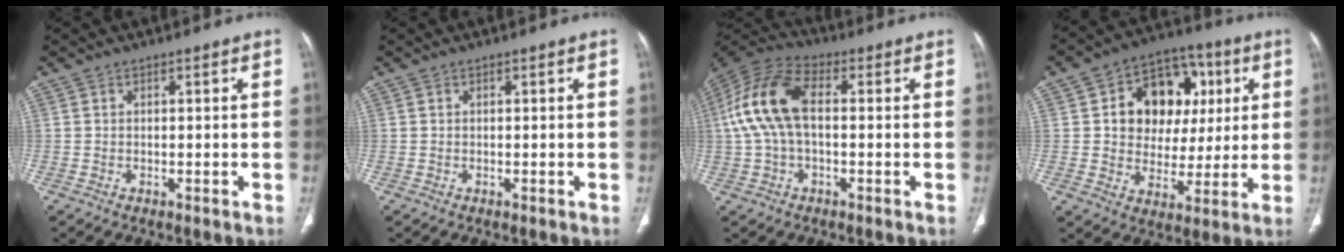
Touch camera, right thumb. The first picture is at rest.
{"total": 0.0}
{"total": 13.9, "force": [1.0, 7.5, 11.7], "torque": [-0.254, 0.035, 0.011]}
{"total": 16.3, "force": [3.8, 12.5, 9.7], "torque": [-0.091, 0.012, 0.062]}